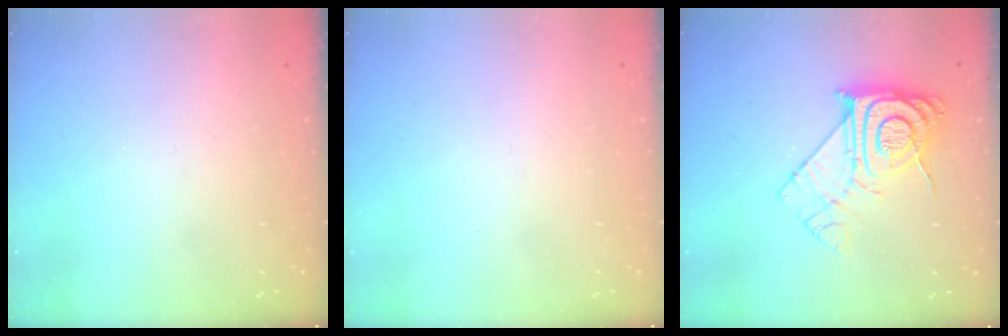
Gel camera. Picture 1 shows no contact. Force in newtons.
{"total": 1.8, "press": 1.8, "slide": 0.2}
{"total": 15.1, "press": 15.0, "slide": 1.6}